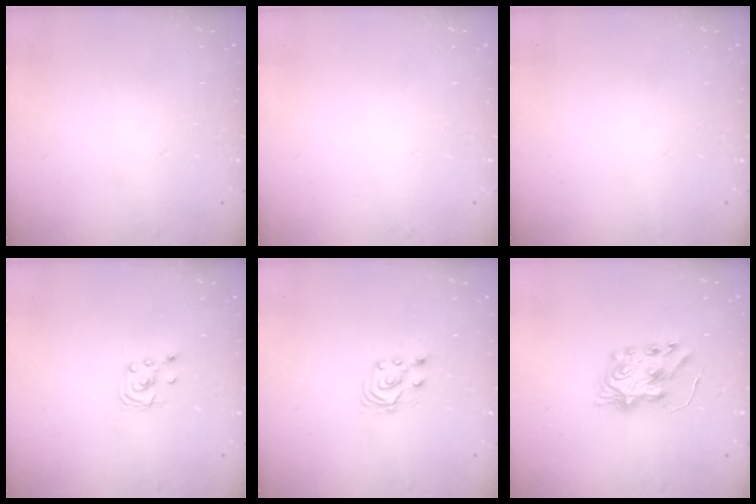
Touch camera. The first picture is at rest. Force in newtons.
{"total": 0.0}
{"total": 0.0}
{"total": 2.3, "press": 2.2, "slide": 0.3}
{"total": 3.1, "press": 3.0, "slide": 0.7}
{"total": 7.4, "press": 7.4, "slide": 0.2}